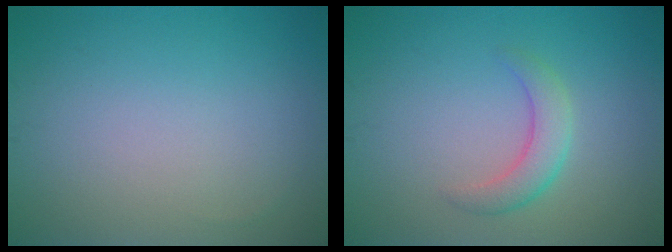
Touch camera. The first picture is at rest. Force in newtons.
{"total": 2.6, "press": 2.6, "slide": 0.3}